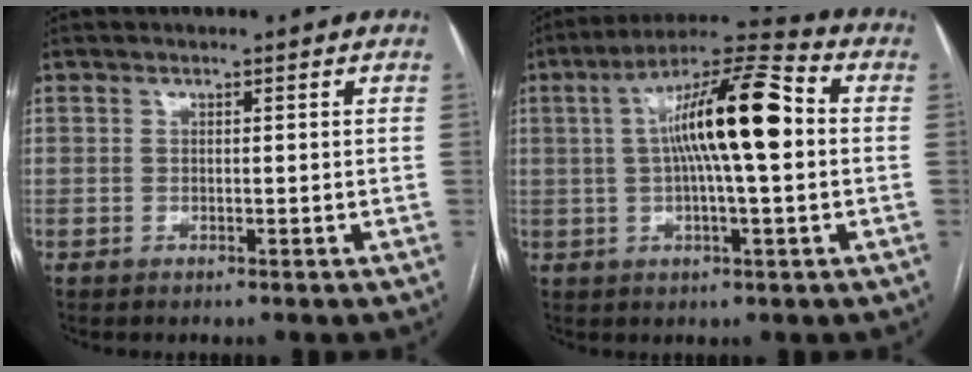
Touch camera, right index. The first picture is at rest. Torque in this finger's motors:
{"motor_torque": [1.39, -0.31, 1.05, 0.21]}